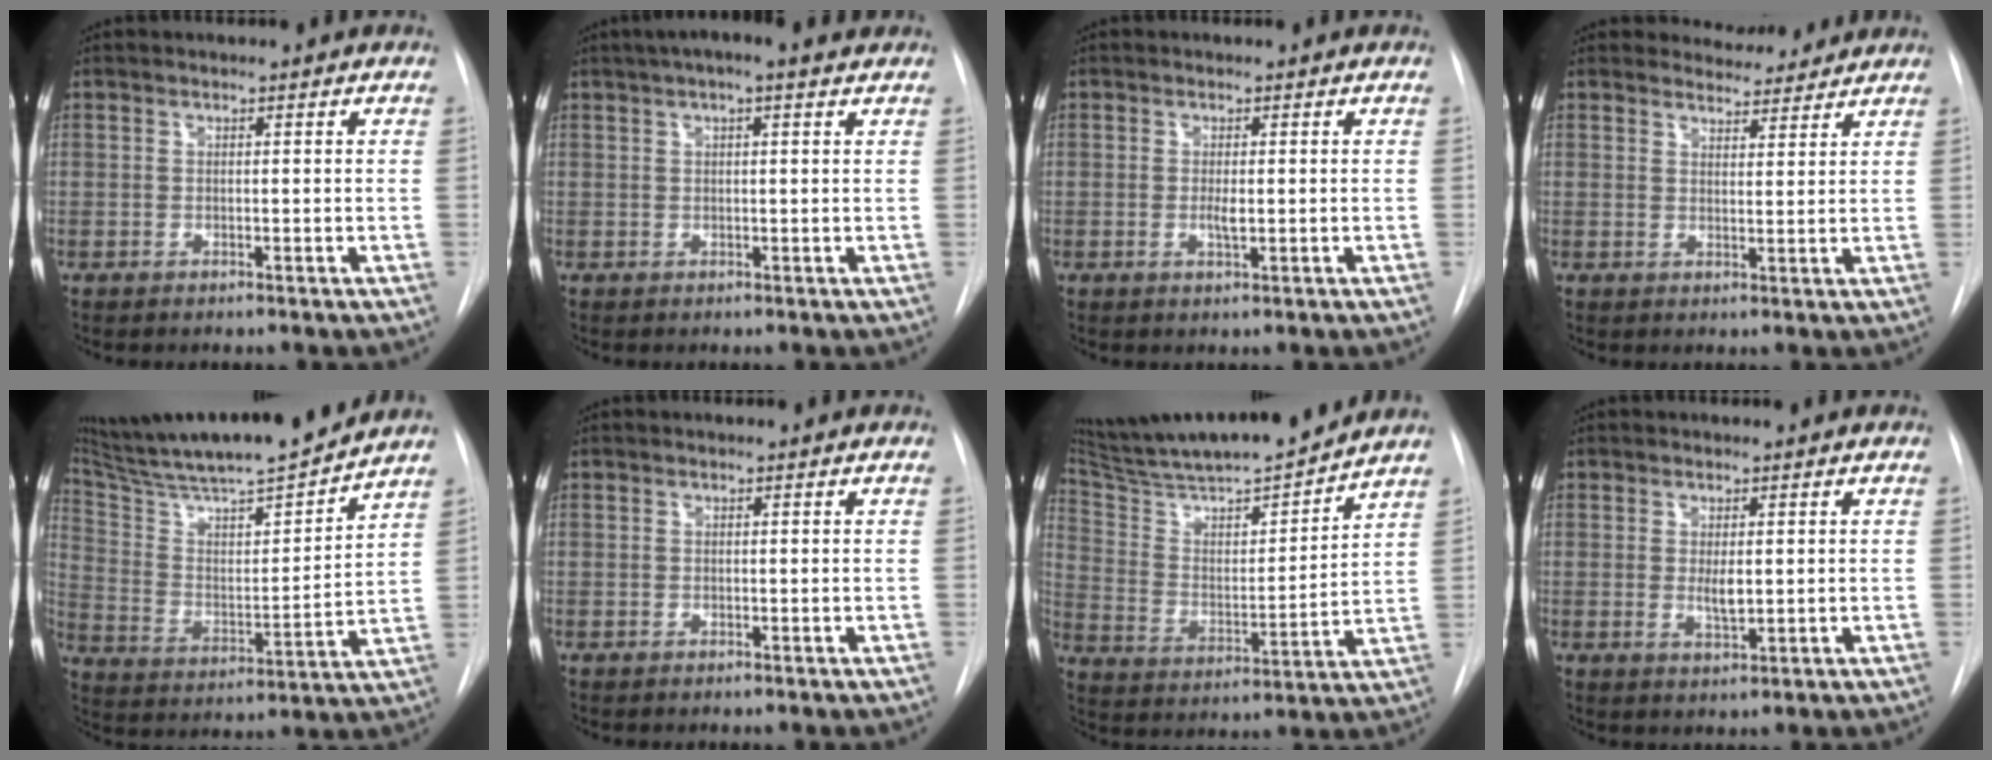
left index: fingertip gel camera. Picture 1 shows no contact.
{"total": 6.4, "force": [4.6, 1.3, 4.2], "torque": [-0.070, 0.034, 0.063]}
{"total": 1.4, "force": [0.0, 0.3, 1.3], "torque": [-0.028, -0.006, 0.000]}
{"total": 5.0, "force": [4.8, 1.4, -0.2], "torque": [0.004, -0.001, 0.060]}
{"total": 22.8, "force": [20.5, 0.8, 10.0], "torque": [-0.174, -0.014, 0.326]}
{"total": 0.0}
{"total": 22.0, "force": [19.8, 1.3, 9.5], "torque": [-0.163, -0.005, 0.319]}
{"total": 2.2, "force": [0.3, 0.8, 2.1], "torque": [-0.039, -0.008, 0.011]}